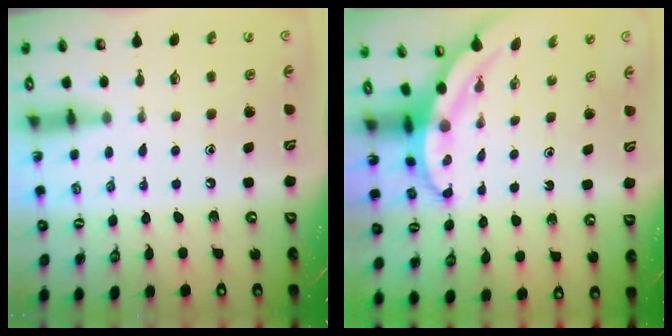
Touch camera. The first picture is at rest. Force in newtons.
{"total": 3.9, "press": 3.8, "slide": 0.5}